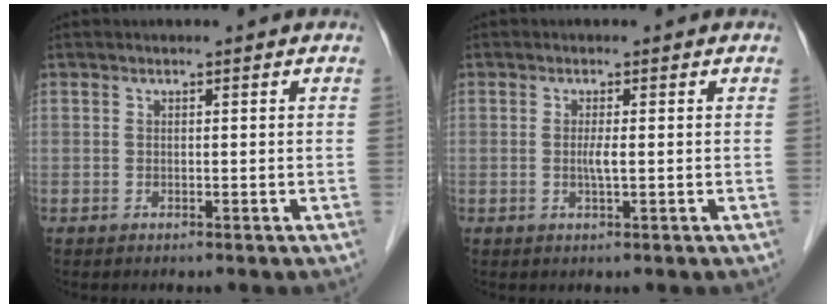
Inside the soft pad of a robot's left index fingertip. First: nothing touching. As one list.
[{"total": 1.7, "force": [-0.1, -0.1, 1.7], "torque": [-0.036, -0.002, -0.002]}]